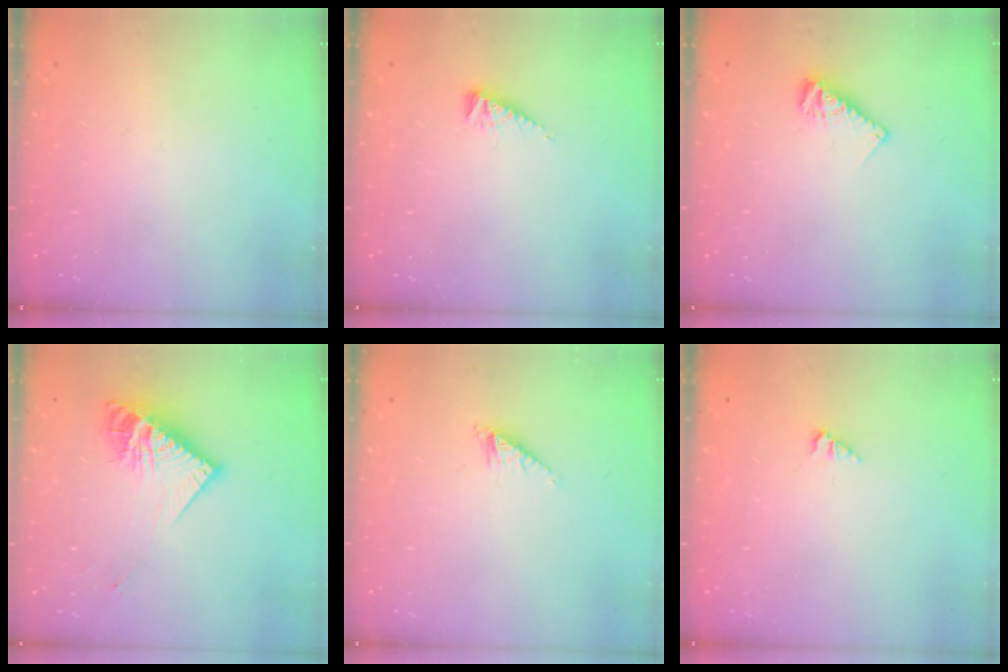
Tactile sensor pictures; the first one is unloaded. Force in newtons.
{"total": 5.0, "press": 5.0, "slide": 0.4}
{"total": 7.2, "press": 7.2, "slide": 0.6}
{"total": 13.8, "press": 13.7, "slide": 1.0}
{"total": 2.2, "press": 2.2, "slide": 0.3}
{"total": 1.0, "press": 0.9, "slide": 0.2}